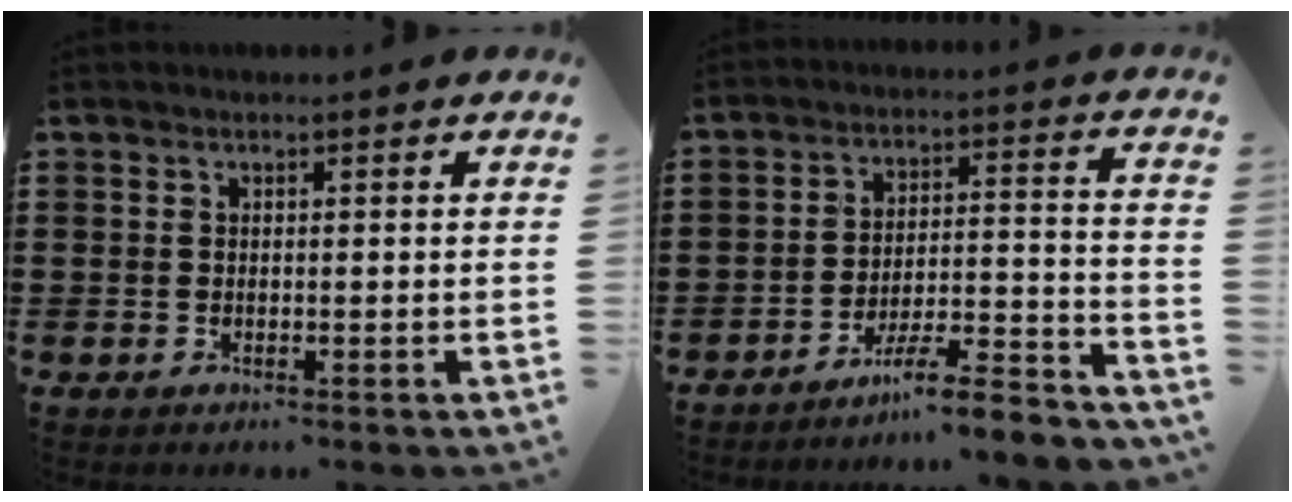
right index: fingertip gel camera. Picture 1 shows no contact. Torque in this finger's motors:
{"motor_torque": [0.95, 0.88, -0.27, -0.06]}